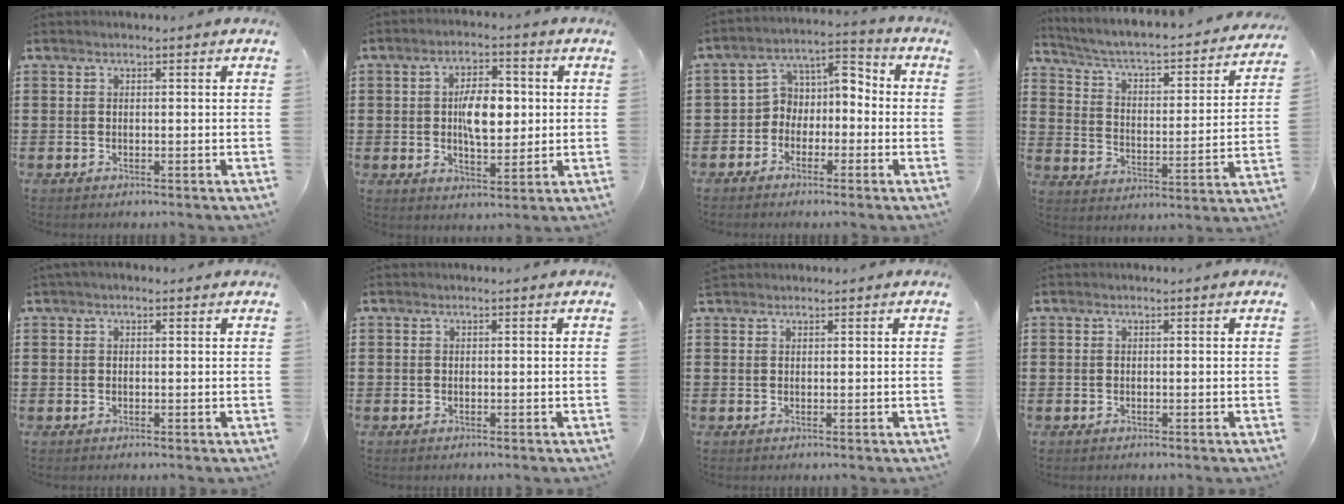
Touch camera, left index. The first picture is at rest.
{"total": 7.3, "force": [0.5, 3.5, 6.4], "torque": [-0.108, 0.007, 0.002]}
{"total": 4.6, "force": [-1.7, 4.1, 1.3], "torque": [-0.038, 0.004, -0.043]}
{"total": 3.5, "force": [2.7, 0.6, 2.1], "torque": [-0.058, -0.032, 0.032]}
{"total": 0.8, "force": [0.2, 0.5, 0.6], "torque": [-0.012, 0.006, 0.004]}
{"total": 0.0}
{"total": 0.8, "force": [0.8, 0.2, 0.0], "torque": [-0.003, 0.000, 0.017]}
{"total": 0.0}